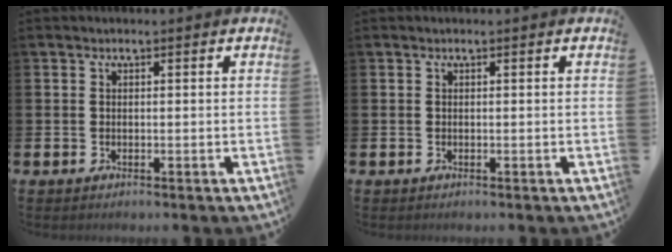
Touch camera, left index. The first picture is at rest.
{"total": 0.0}